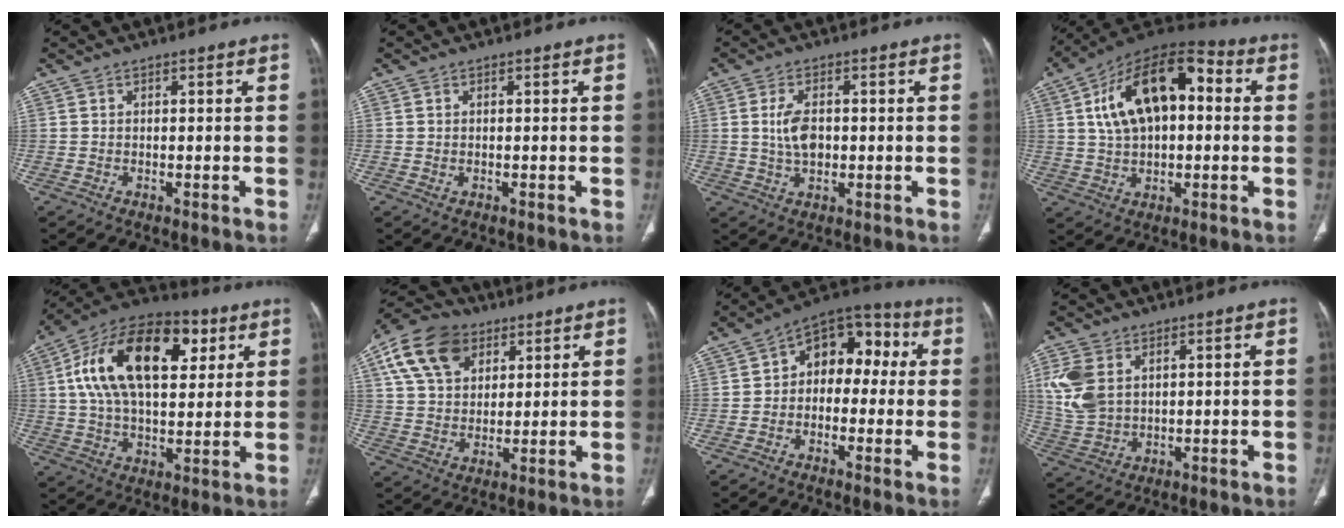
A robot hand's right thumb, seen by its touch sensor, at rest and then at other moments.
{"total": 0.0}
{"total": 5.7, "force": [0.3, 3.4, 4.6], "torque": [-0.088, 0.001, 0.009]}
{"total": 19.3, "force": [3.7, 10.7, 15.7], "torque": [-0.244, 0.030, 0.051]}
{"total": 24.3, "force": [7.3, 13.4, 18.9], "torque": [-0.313, 0.011, 0.116]}
{"total": 15.5, "force": [7.2, 10.6, 8.6], "torque": [-0.153, -0.002, 0.131]}
{"total": 11.8, "force": [1.0, 8.2, 8.5], "torque": [-0.072, 0.042, -0.003]}
{"total": 9.7, "force": [2.9, 6.6, 6.4], "torque": [-0.143, -0.006, 0.068]}